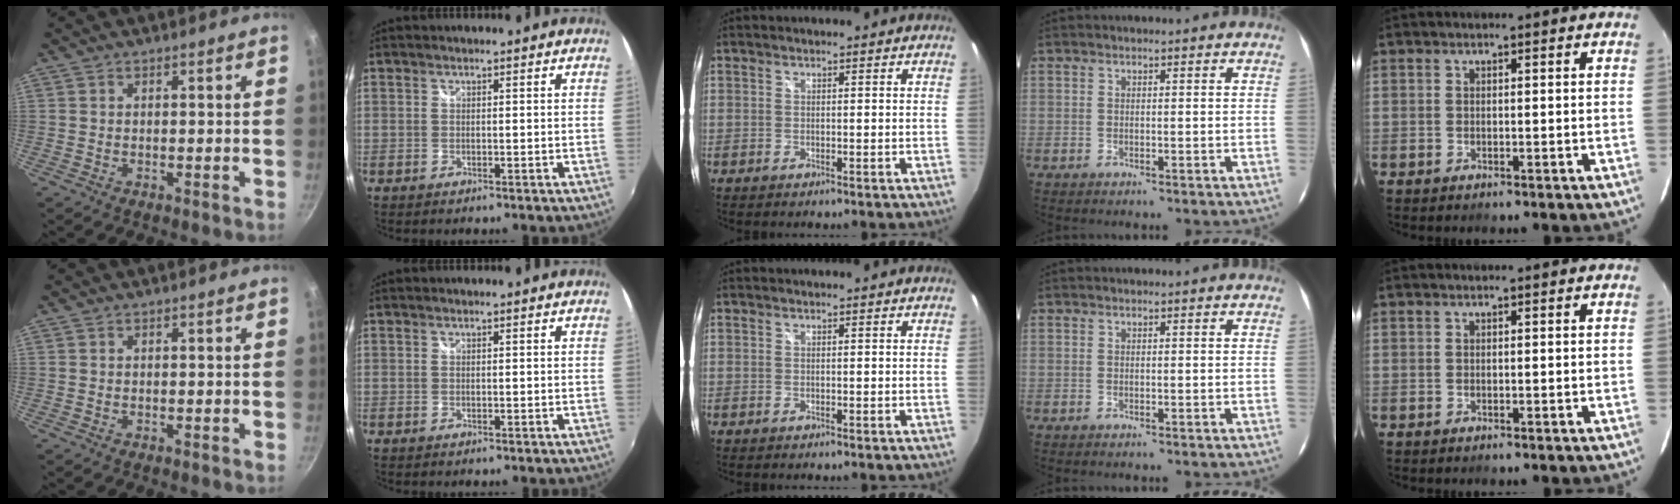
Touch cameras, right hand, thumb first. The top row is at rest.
{}